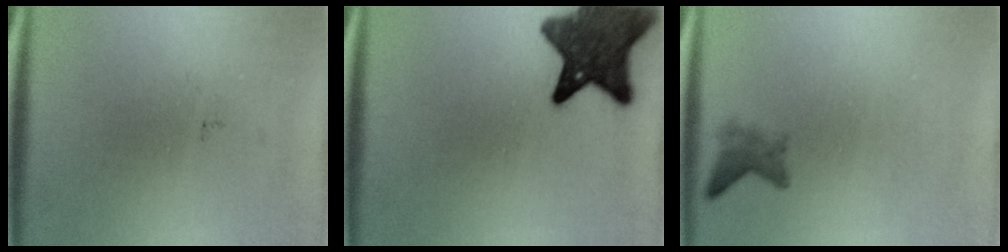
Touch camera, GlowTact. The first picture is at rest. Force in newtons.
{"total": 10.5}
{"total": 1.7}